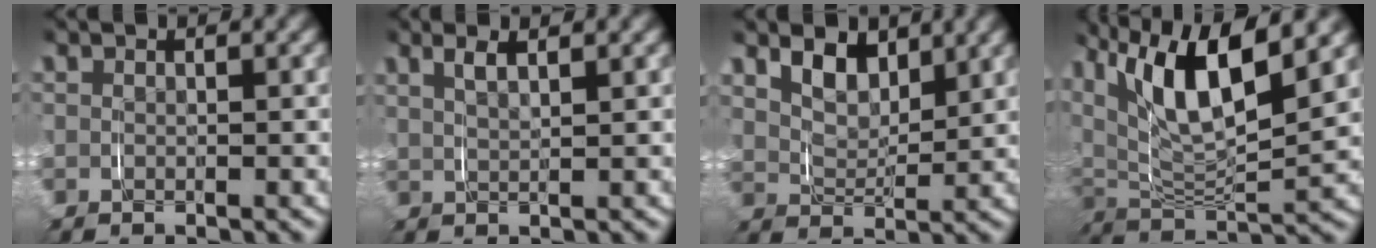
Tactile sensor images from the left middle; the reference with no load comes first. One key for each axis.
{"total": 2.0, "fx": 1.4, "fy": 0.4, "fz": 1.4, "tx": -0.026, "ty": 0.002, "tz": 0.028}
{"total": 4.6, "fx": 2.6, "fy": 2.8, "fz": 2.5, "tx": -0.051, "ty": 0.001, "tz": 0.044}
{"total": 9.8, "fx": 4.4, "fy": 4.6, "fz": 7.4, "tx": -0.142, "ty": 0.010, "tz": 0.068}